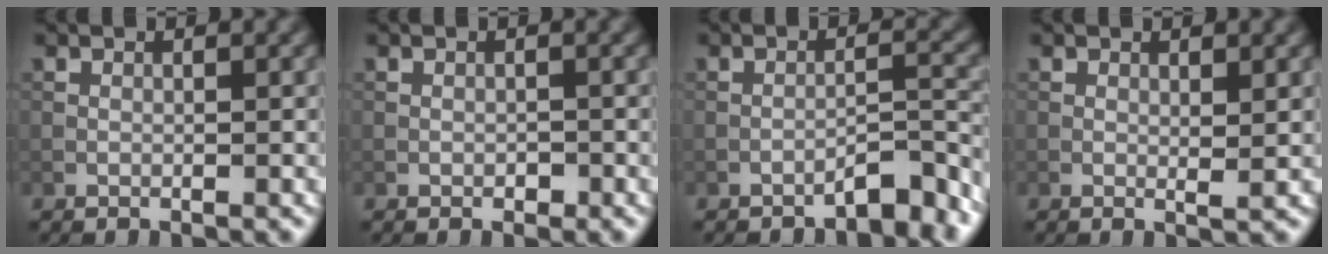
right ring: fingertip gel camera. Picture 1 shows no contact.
{"total": 0.6, "force": [-0.3, 0.4, 0.4], "torque": [-0.004, 0.000, -0.005]}
{"total": 3.0, "force": [-2.6, 0.4, 1.5], "torque": [-0.016, 0.017, -0.041]}
{"total": 0.9, "force": [0.4, 0.2, 0.8], "torque": [-0.013, -0.005, 0.006]}